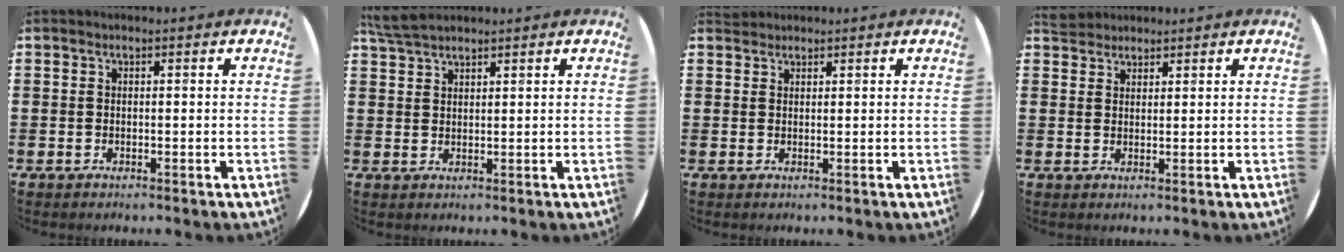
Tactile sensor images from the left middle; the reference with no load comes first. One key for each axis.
{"total": 3.7, "fx": 3.3, "fy": 0.8, "fz": 1.4, "tx": -0.035, "ty": 0.003, "tz": 0.062}
{"total": 1.2, "fx": 1.1, "fy": 0.3, "fz": -0.2, "tx": 0.001, "ty": 0.003, "tz": 0.022}
{"total": 2.6, "fx": 2.5, "fy": 0.8, "fz": 0.1, "tx": -0.006, "ty": 0.004, "tz": 0.048}